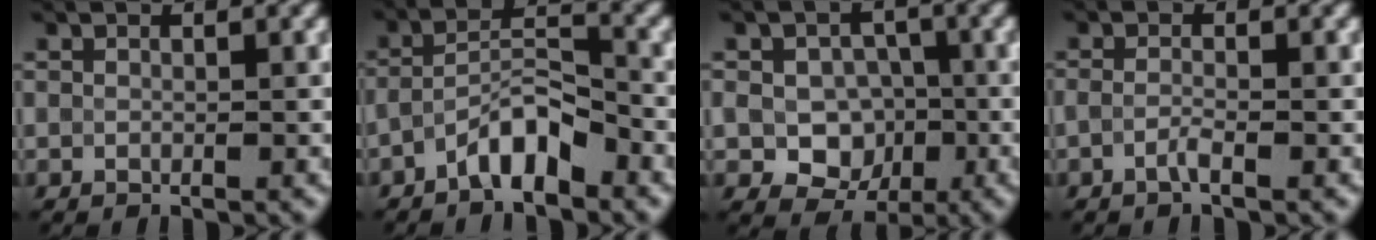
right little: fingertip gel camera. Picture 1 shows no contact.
{"total": 4.4, "force": [-2.8, 1.3, 3.0], "torque": [-0.057, 0.013, -0.055]}
{"total": 5.9, "force": [-1.1, 4.9, 3.2], "torque": [-0.039, -0.009, -0.025]}
{"total": 1.1, "force": [-0.7, 0.3, 0.9], "torque": [-0.018, -0.002, -0.015]}